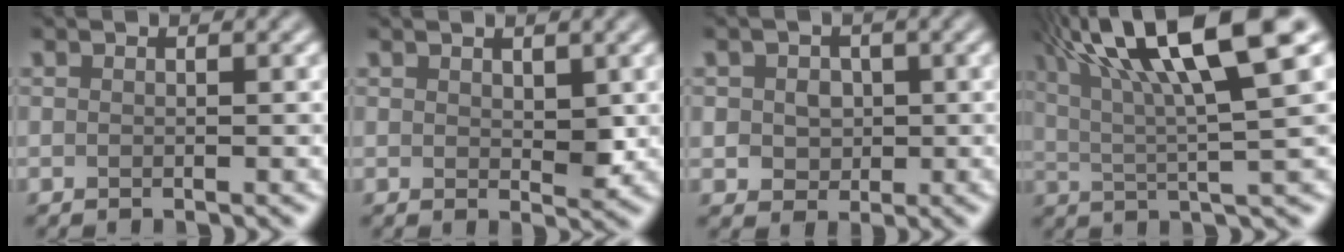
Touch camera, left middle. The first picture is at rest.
{"total": 1.4, "force": [0.6, 0.7, 1.1], "torque": [-0.016, -0.007, 0.014]}
{"total": 2.4, "force": [-0.2, 2.2, 1.1], "torque": [-0.010, -0.004, -0.009]}
{"total": 12.8, "force": [5.5, 2.6, 11.2], "torque": [-0.171, 0.020, 0.090]}